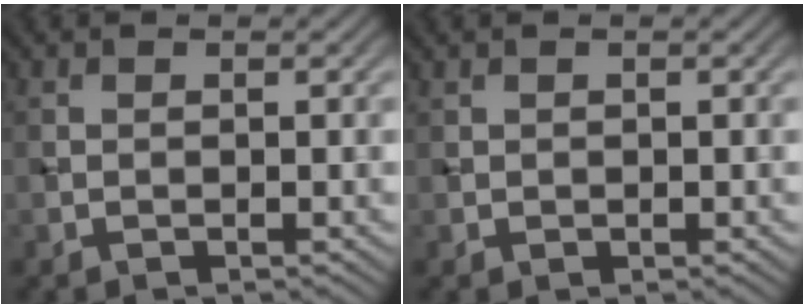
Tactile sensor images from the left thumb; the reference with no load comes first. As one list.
[{"total": 0.6, "force": [0.4, 0.5, 0.2], "torque": [-0.006, 0.001, 0.011]}]